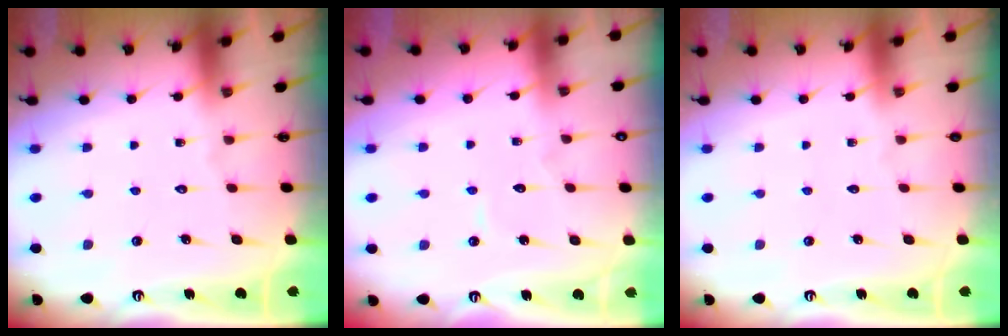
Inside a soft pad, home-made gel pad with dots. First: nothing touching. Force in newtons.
{"total": 4.0, "press": 4.0, "slide": 0.3}
{"total": 0.0}